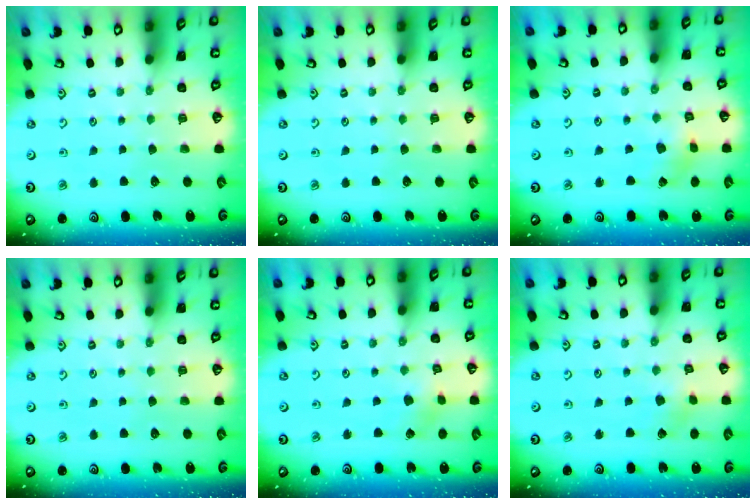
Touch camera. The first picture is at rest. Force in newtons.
{"total": 0.0}
{"total": 1.4, "press": 1.4, "slide": 0.2}
{"total": 0.0}
{"total": 2.9, "press": 2.9, "slide": 0.3}
{"total": 2.2, "press": 2.2, "slide": 0.2}